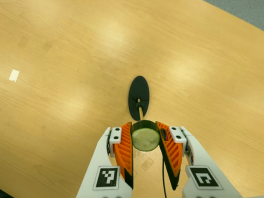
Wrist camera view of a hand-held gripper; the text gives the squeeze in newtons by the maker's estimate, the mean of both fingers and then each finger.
{"total": 11.6, "left": 11.4, "right": 11.7}